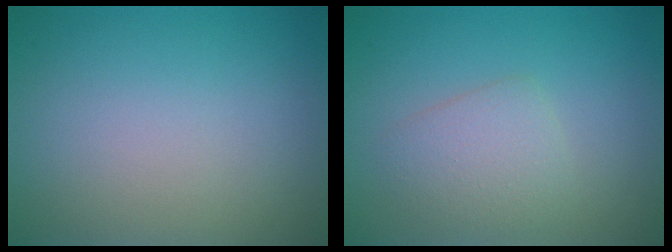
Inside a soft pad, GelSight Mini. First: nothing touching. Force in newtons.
{"total": 2.6, "press": 2.6, "slide": 0.1}